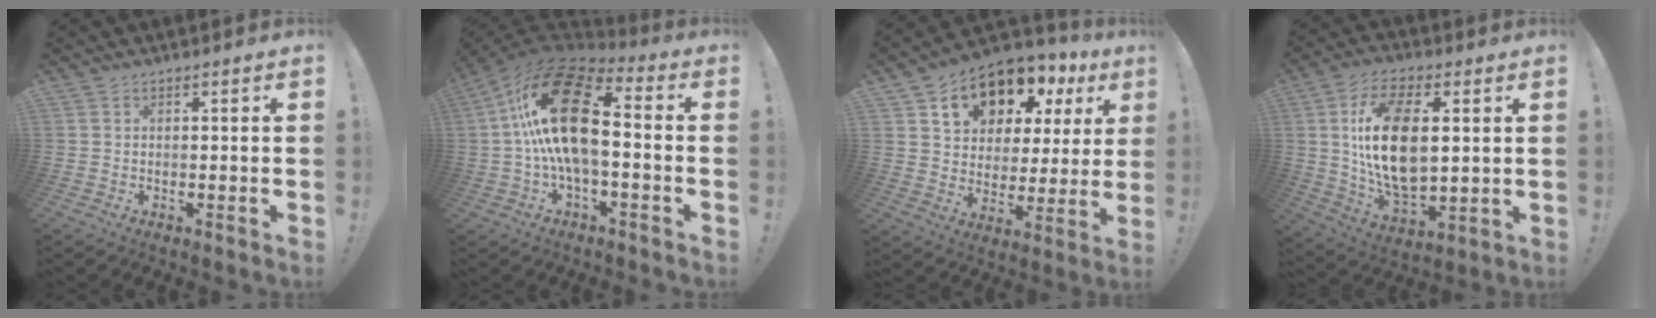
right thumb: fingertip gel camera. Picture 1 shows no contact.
{"total": 22.7, "force": [1.0, 10.8, 19.9], "torque": [-0.392, 0.010, 0.023]}
{"total": 13.1, "force": [8.5, 8.2, 5.7], "torque": [-0.092, -0.067, 0.156]}
{"total": 19.2, "force": [3.6, 10.3, 15.8], "torque": [-0.307, -0.009, 0.056]}